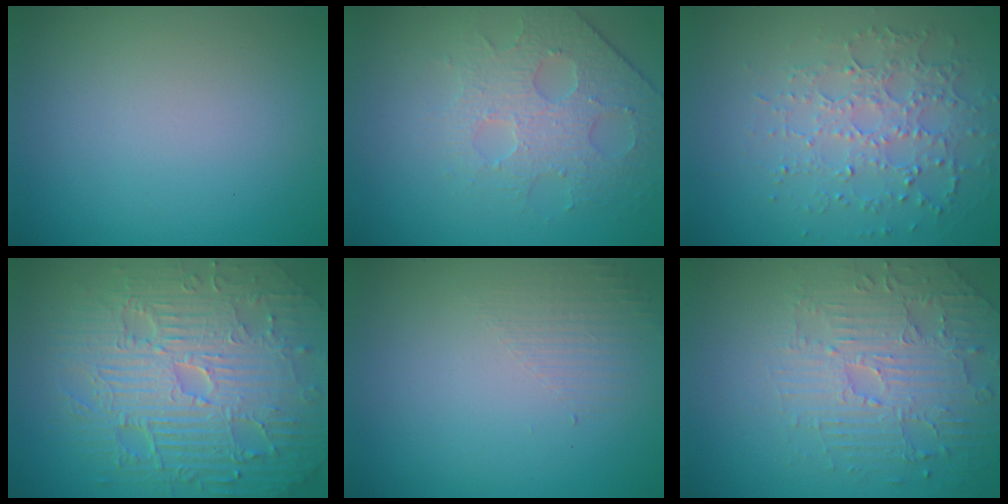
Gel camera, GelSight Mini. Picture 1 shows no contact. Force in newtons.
{"total": 4.3, "press": 3.5, "slide": 2.5}
{"total": 3.8, "press": 3.4, "slide": 1.7}
{"total": 11.2, "press": 7.3, "slide": 8.5}
{"total": 1.4, "press": 0.2, "slide": 1.4}
{"total": 4.6, "press": 3.8, "slide": 2.6}